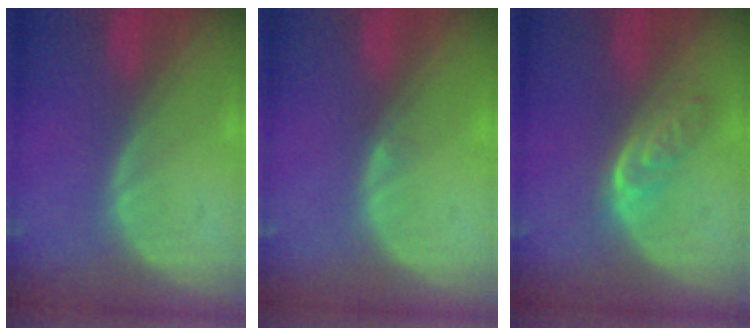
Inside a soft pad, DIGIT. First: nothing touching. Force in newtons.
{"total": 0.6, "press": 0.5, "slide": 0.4}
{"total": 4.7, "press": 4.4, "slide": 1.9}